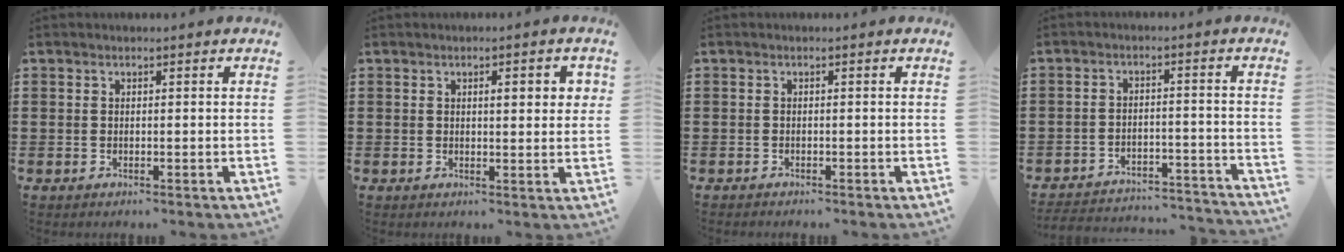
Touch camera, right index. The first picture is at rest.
{"total": 2.6, "force": [0.5, 0.6, 2.5], "torque": [-0.039, 0.003, 0.003]}
{"total": 0.7, "force": [-0.7, 0.1, 0.0], "torque": [-0.001, -0.002, -0.014]}
{"total": 4.1, "force": [-4.0, 0.6, 1.0], "torque": [-0.028, -0.001, -0.085]}